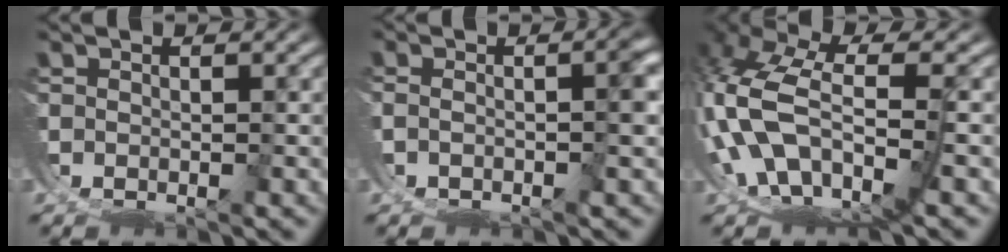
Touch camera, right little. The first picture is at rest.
{"total": 3.2, "force": [-0.5, 0.8, 3.1], "torque": [-0.034, -0.002, -0.005]}
{"total": 10.1, "force": [-0.1, 7.4, 6.8], "torque": [-0.179, -0.037, 0.014]}